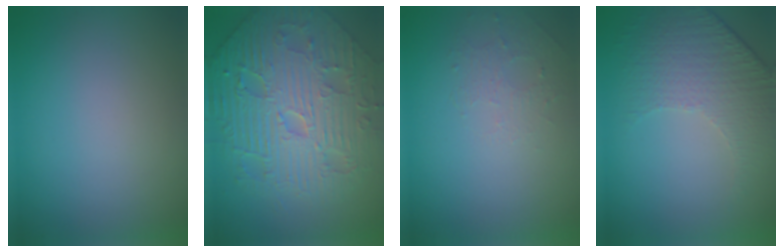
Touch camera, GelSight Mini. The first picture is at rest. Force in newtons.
{"total": 9.3, "press": 7.0, "slide": 6.0}
{"total": 1.3, "press": 0.7, "slide": 1.2}
{"total": 4.8, "press": 3.2, "slide": 3.5}